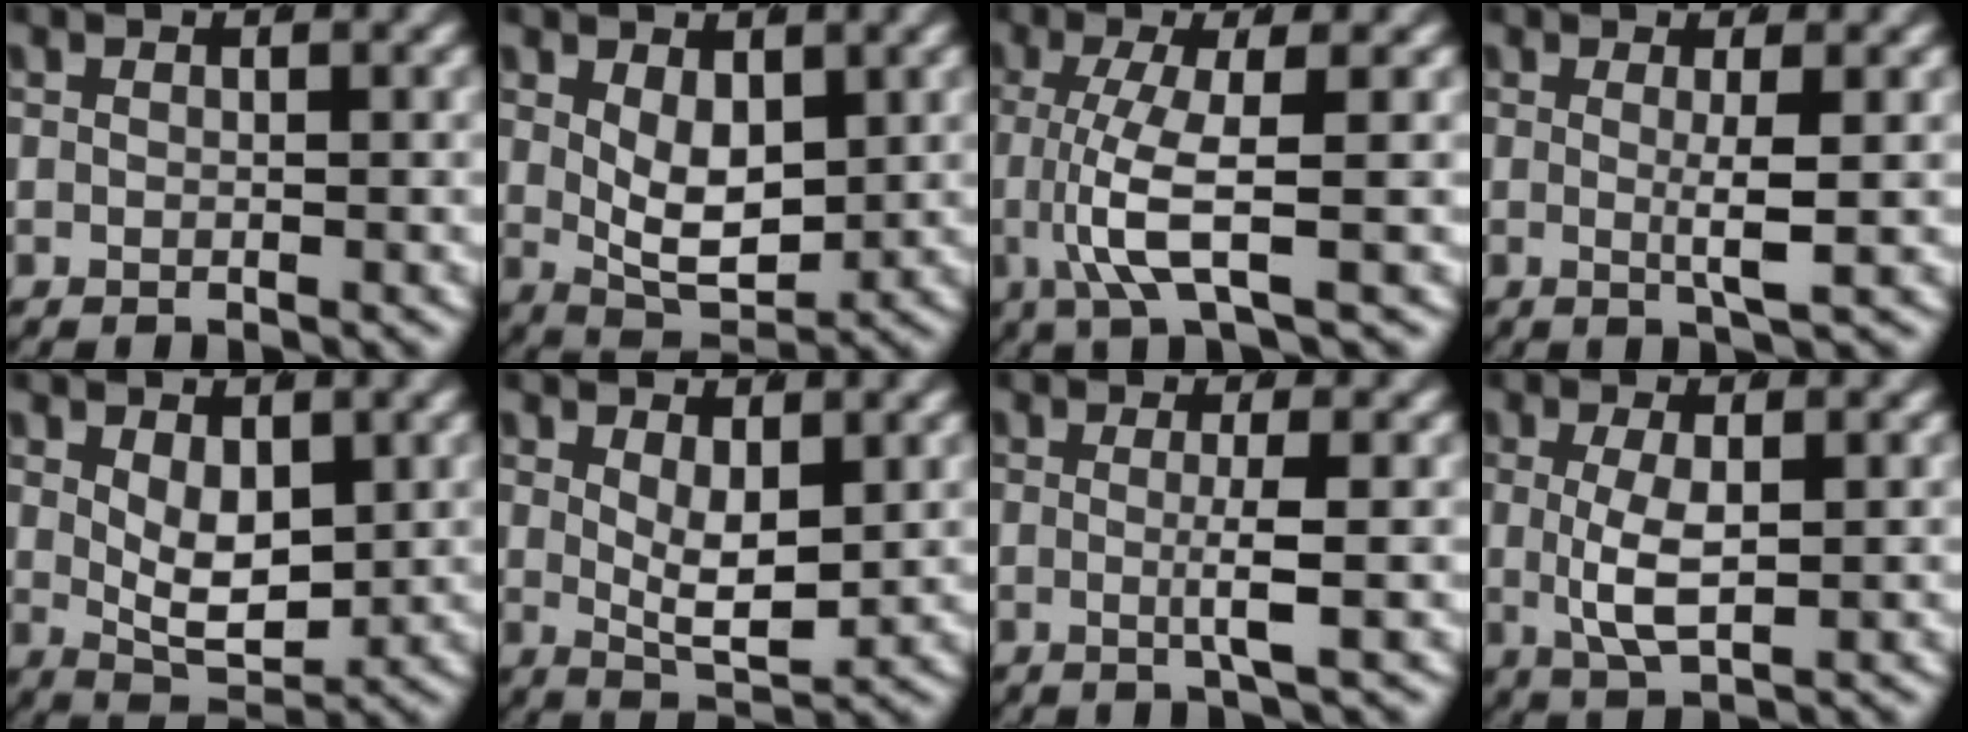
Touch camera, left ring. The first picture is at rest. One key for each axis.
{"total": 5.2, "fx": 0.4, "fy": 3.3, "fz": 4.1, "tx": -0.070, "ty": -0.027, "tz": 0.020}
{"total": 5.1, "fx": -0.4, "fy": 0.8, "fz": 5.0, "tx": -0.113, "ty": -0.012, "tz": 0.001}
{"total": 2.4, "fx": 0.1, "fy": -0.2, "fz": 2.4, "tx": -0.043, "ty": -0.011, "tz": 0.005}
{"total": 4.7, "fx": 0.7, "fy": 2.8, "fz": 3.8, "tx": -0.064, "ty": -0.028, "tz": 0.023}
{"total": 4.0, "fx": 1.0, "fy": 1.7, "fz": 3.5, "tx": -0.062, "ty": -0.024, "tz": 0.025}
{"total": 2.2, "fx": -0.2, "fy": -0.5, "fz": 2.1, "tx": -0.040, "ty": -0.009, "tz": -0.002}
{"total": 3.8, "fx": -0.2, "fy": 1.4, "fz": 3.5, "tx": -0.077, "ty": -0.013, "tz": 0.009}